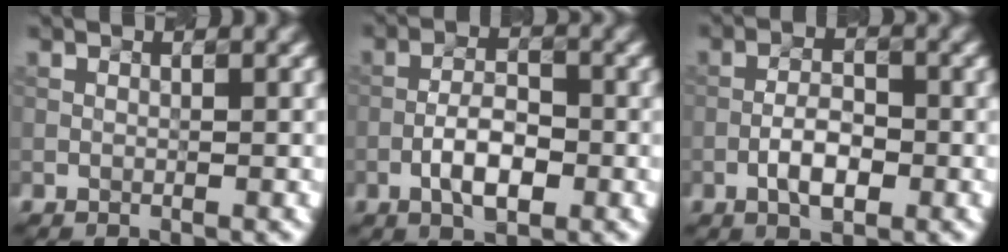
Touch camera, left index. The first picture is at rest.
{"total": 3.5, "force": [-1.7, 1.4, 2.8], "torque": [-0.050, 0.007, -0.026]}
{"total": 2.8, "force": [-1.4, 1.1, 2.2], "torque": [-0.041, 0.006, -0.021]}